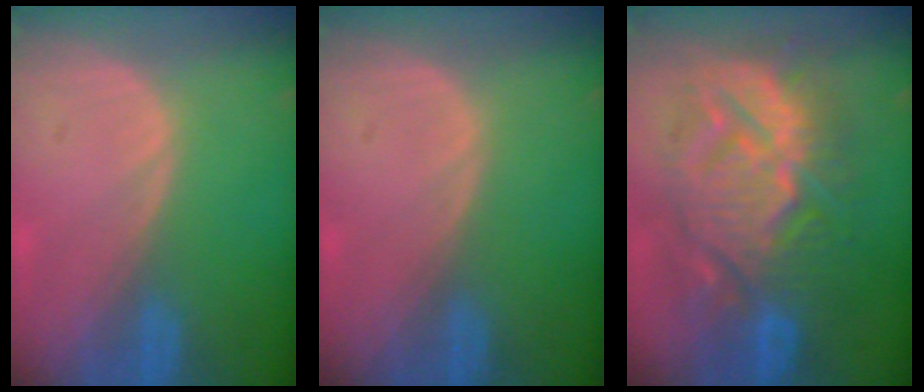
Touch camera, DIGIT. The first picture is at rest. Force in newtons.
{"total": 0.0}
{"total": 13.7, "press": 13.7, "slide": 1.3}